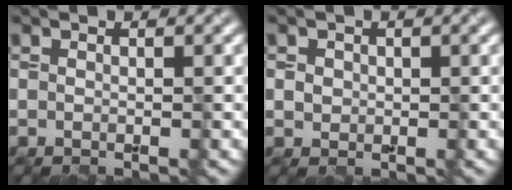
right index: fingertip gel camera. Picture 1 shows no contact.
{"total": 1.0, "force": [0.2, 1.0, 0.3], "torque": [0.001, -0.003, 0.006]}